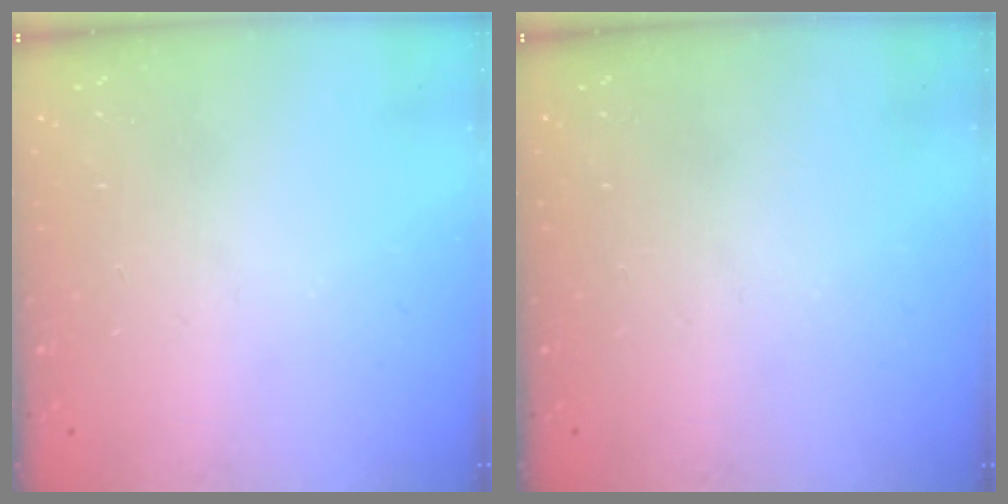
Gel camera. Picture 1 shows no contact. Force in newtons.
{"total": 0.0}